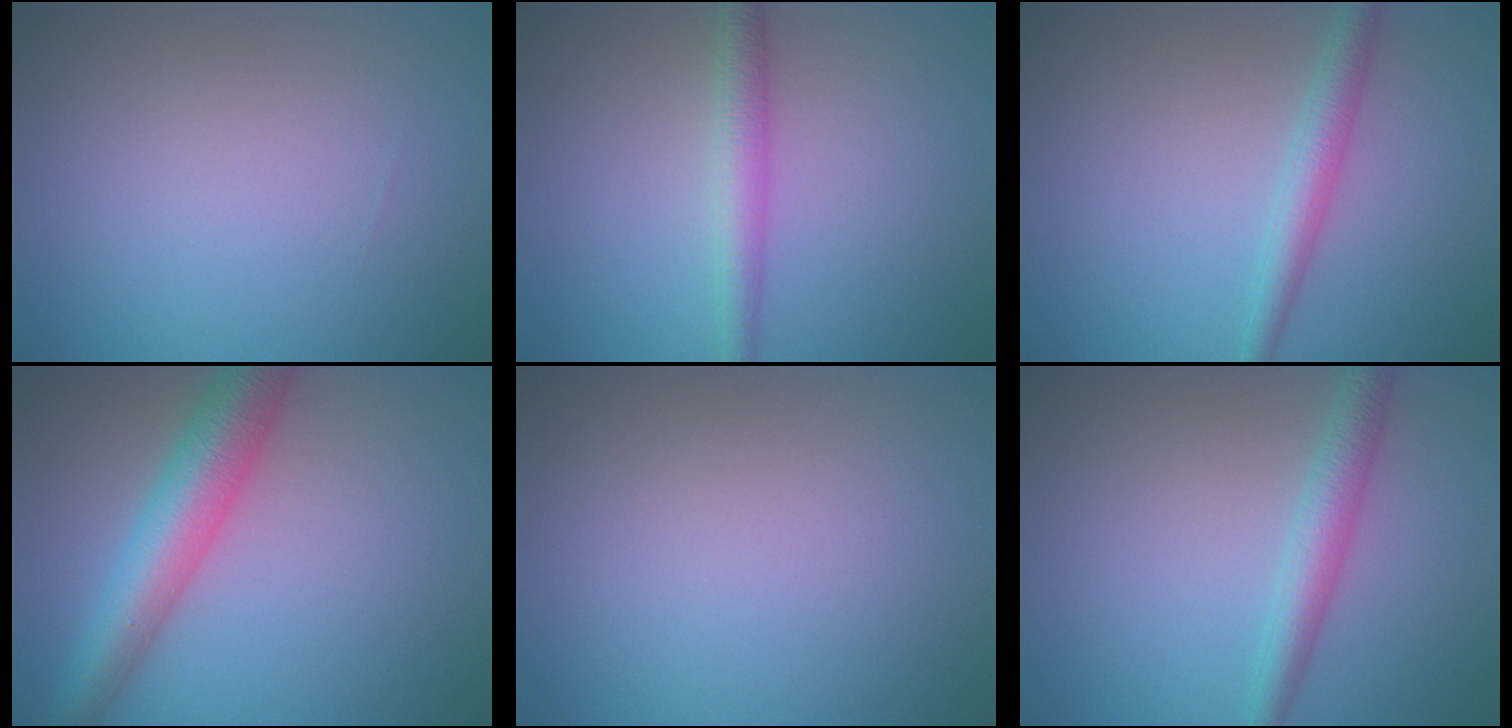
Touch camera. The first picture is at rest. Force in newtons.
{"total": 2.7, "press": 2.7, "slide": 0.1}
{"total": 2.6, "press": 2.6, "slide": 0.1}
{"total": 6.3, "press": 6.3, "slide": 0.2}
{"total": 0.0}
{"total": 3.1, "press": 3.1, "slide": 0.1}